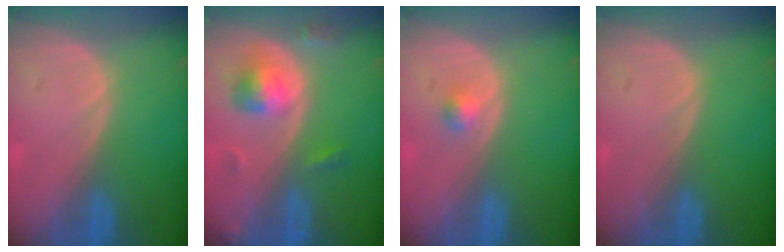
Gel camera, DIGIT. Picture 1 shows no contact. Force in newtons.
{"total": 5.3, "press": 5.1, "slide": 1.5}
{"total": 1.7, "press": 1.4, "slide": 0.8}
{"total": 0.0}